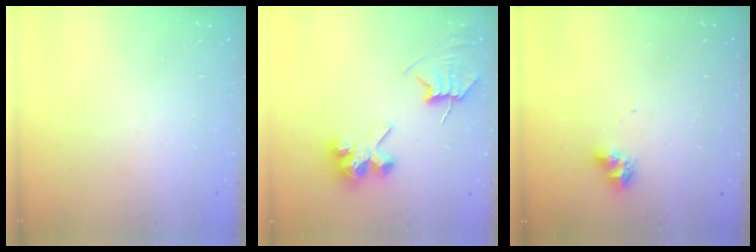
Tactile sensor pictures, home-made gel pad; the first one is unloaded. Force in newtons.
{"total": 7.2, "press": 7.2, "slide": 0.6}
{"total": 7.4, "press": 7.3, "slide": 1.0}